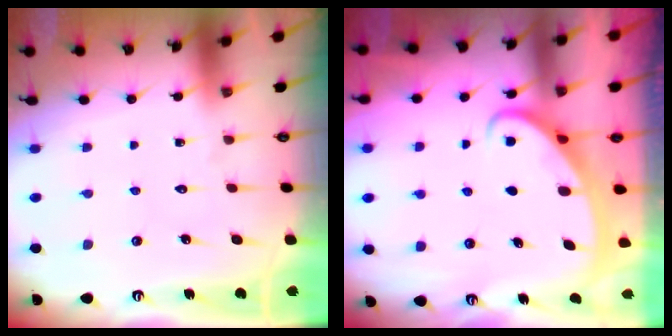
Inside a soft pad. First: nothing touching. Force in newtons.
{"total": 2.5, "press": 2.5, "slide": 0.4}